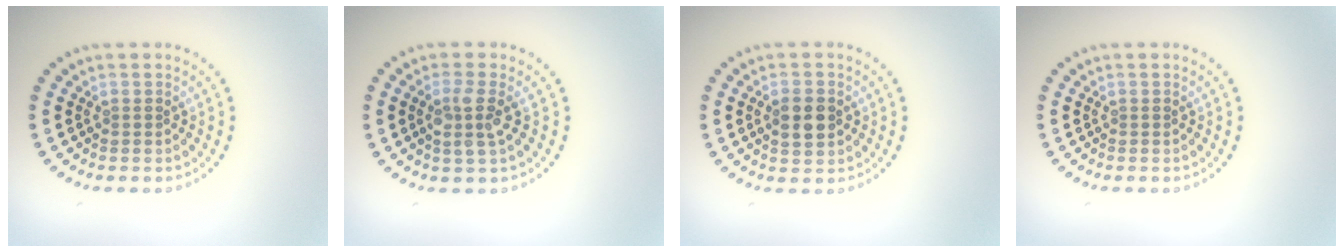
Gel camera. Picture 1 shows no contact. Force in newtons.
{"total": 2.4, "press": 2.1, "slide": 1.2}
{"total": 2.8, "press": 2.8, "slide": 0.2}
{"total": 0.0}